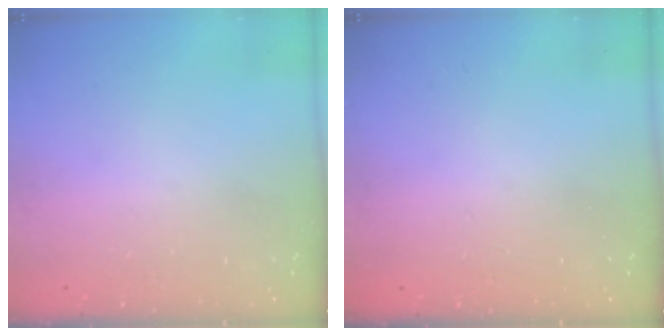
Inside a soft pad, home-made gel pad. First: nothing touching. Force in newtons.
{"total": 0.0}